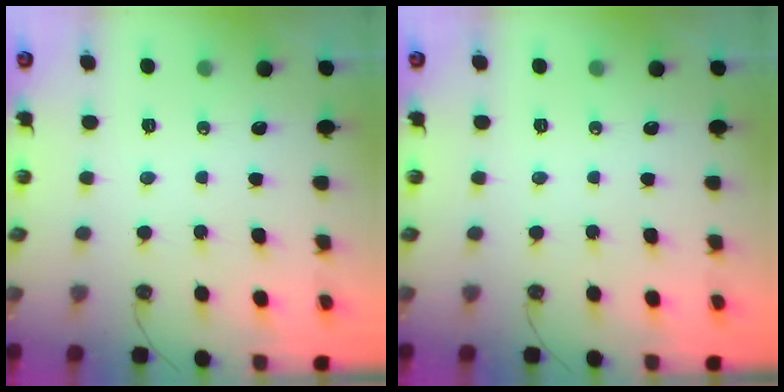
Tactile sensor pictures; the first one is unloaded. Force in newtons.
{"total": 0.0}